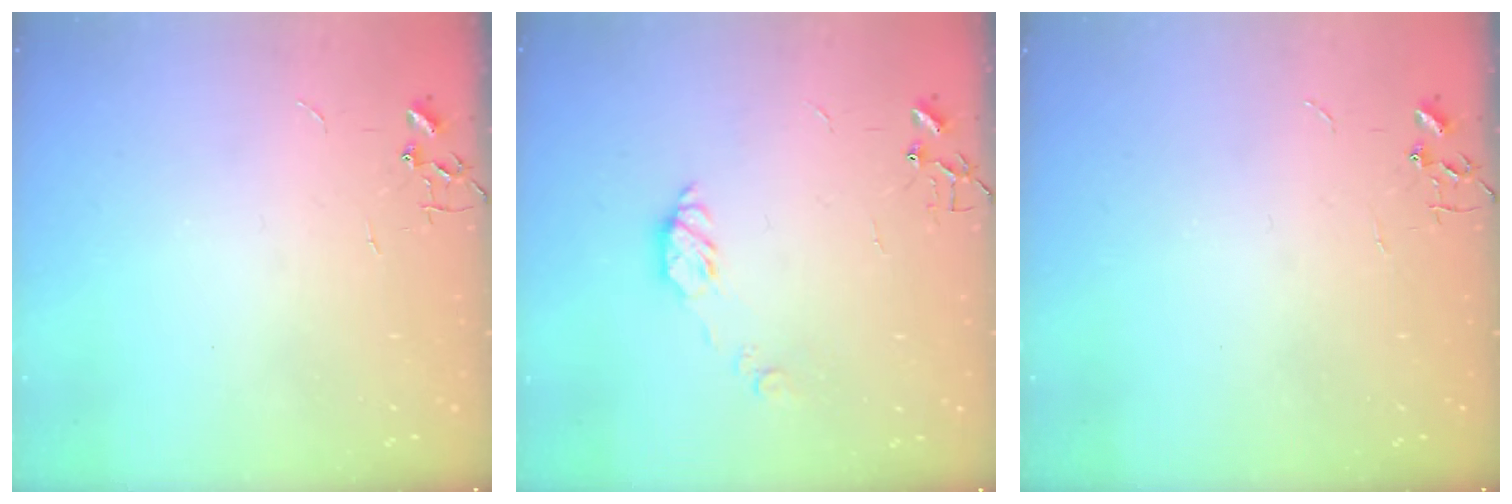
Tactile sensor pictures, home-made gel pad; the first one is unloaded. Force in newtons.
{"total": 7.0, "press": 7.0, "slide": 0.2}
{"total": 0.0}